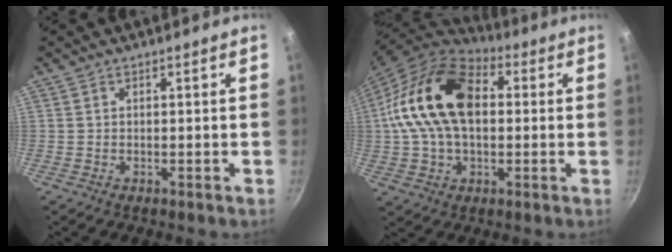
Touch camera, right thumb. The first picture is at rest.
{"total": 20.6, "force": [2.4, 13.3, 15.6], "torque": [-0.276, 0.028, 0.027]}